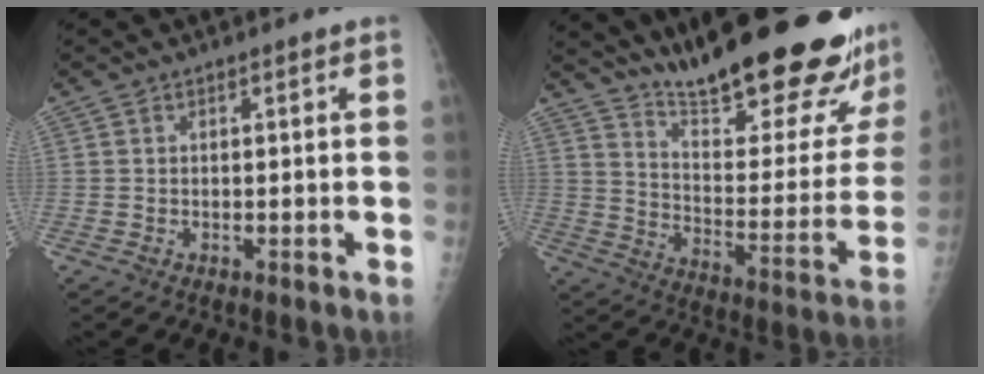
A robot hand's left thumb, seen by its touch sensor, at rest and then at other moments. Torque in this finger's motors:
{"motor_torque": [0.47, 0.42, 1.44, -1.33, 0.26]}